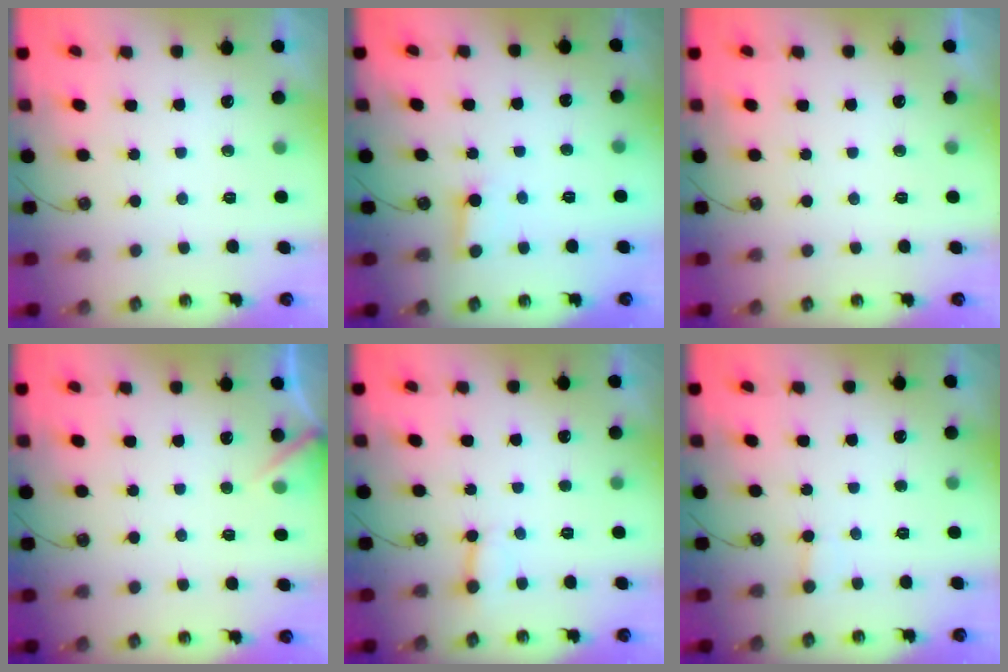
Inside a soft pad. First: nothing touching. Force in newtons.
{"total": 2.5, "press": 2.5, "slide": 0.2}
{"total": 0.0}
{"total": 5.8, "press": 5.8, "slide": 0.8}
{"total": 2.7, "press": 2.6, "slide": 0.6}
{"total": 1.9, "press": 1.9, "slide": 0.3}